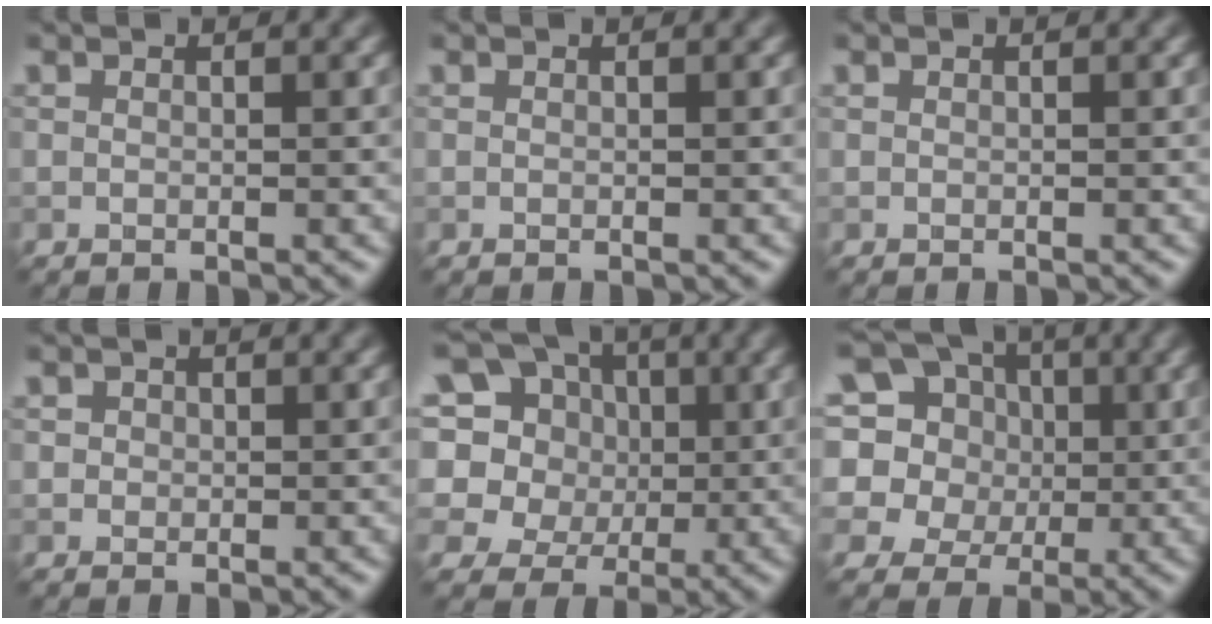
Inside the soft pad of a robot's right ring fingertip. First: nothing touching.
{"total": 0.0}
{"total": 0.0}
{"total": 0.9, "force": [0.2, 0.8, 0.2], "torque": [0.003, -0.003, 0.000]}
{"total": 14.1, "force": [5.5, 11.6, 5.8], "torque": [-0.174, 0.049, 0.081]}
{"total": 15.4, "force": [5.8, 13.0, 5.9], "torque": [-0.182, 0.057, 0.087]}